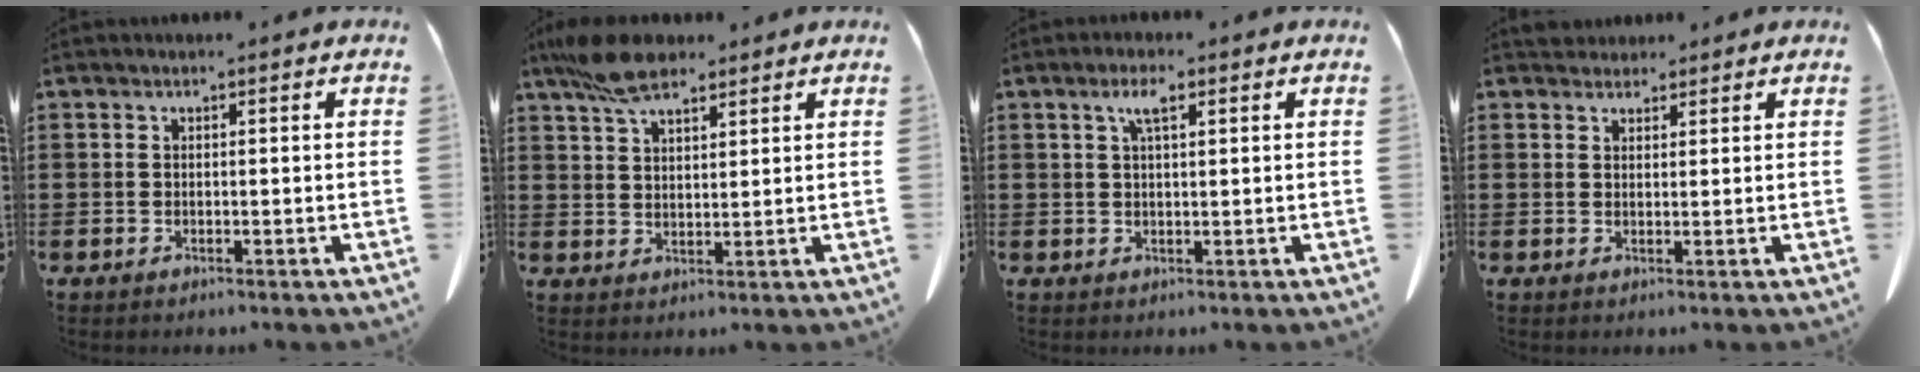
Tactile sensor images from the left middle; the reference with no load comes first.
{"total": 7.5, "force": [5.6, 2.7, 4.3], "torque": [-0.099, -0.001, 0.106]}
{"total": 3.2, "force": [1.7, 0.8, 2.6], "torque": [-0.057, 0.006, 0.028]}
{"total": 2.3, "force": [2.1, 0.9, 0.1], "torque": [0.001, -0.002, 0.040]}